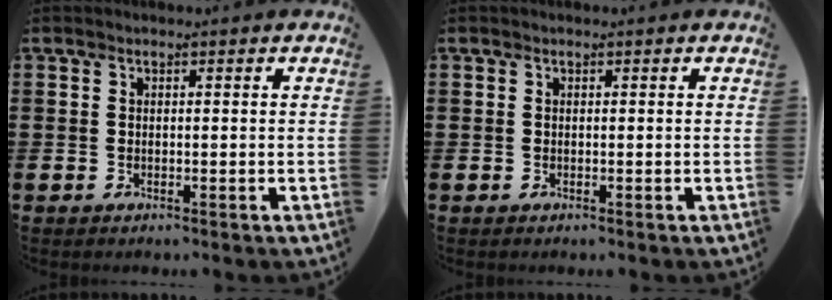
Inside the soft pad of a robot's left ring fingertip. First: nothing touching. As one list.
[{"total": 0.0}]